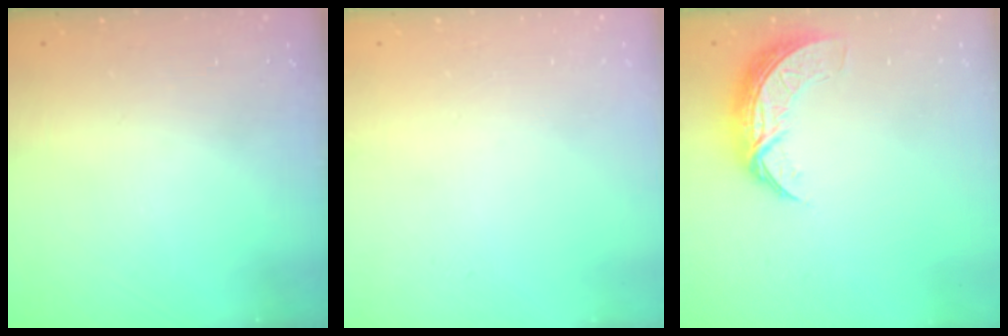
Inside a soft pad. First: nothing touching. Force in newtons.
{"total": 0.0}
{"total": 8.2, "press": 8.2, "slide": 0.3}